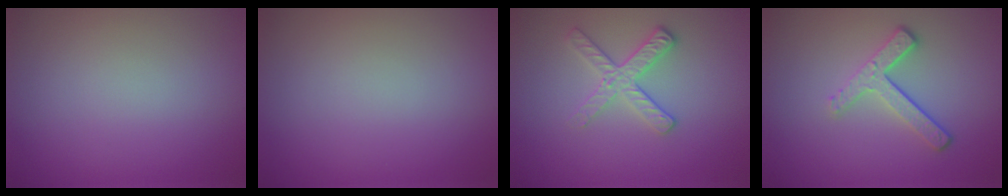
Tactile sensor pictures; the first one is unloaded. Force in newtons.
{"total": 0.0}
{"total": 2.7, "press": 2.5, "slide": 1.1}
{"total": 3.4, "press": 2.5, "slide": 2.2}